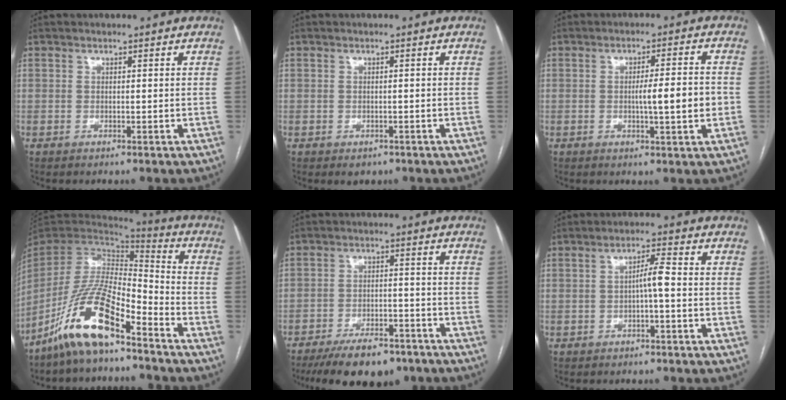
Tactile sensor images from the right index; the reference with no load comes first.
{"total": 1.8, "force": [-1.1, 1.2, 0.7], "torque": [-0.007, 0.001, -0.006]}
{"total": 6.4, "force": [-0.9, 0.2, 6.3], "torque": [-0.096, 0.004, -0.011]}
{"total": 15.2, "force": [-10.3, 3.3, 10.7], "torque": [-0.216, 0.000, -0.194]}
{"total": 12.8, "force": [-10.0, 4.5, 6.6], "torque": [-0.095, 0.001, -0.154]}
{"total": 2.9, "force": [-0.4, 0.2, 2.8], "torque": [-0.045, 0.004, -0.008]}